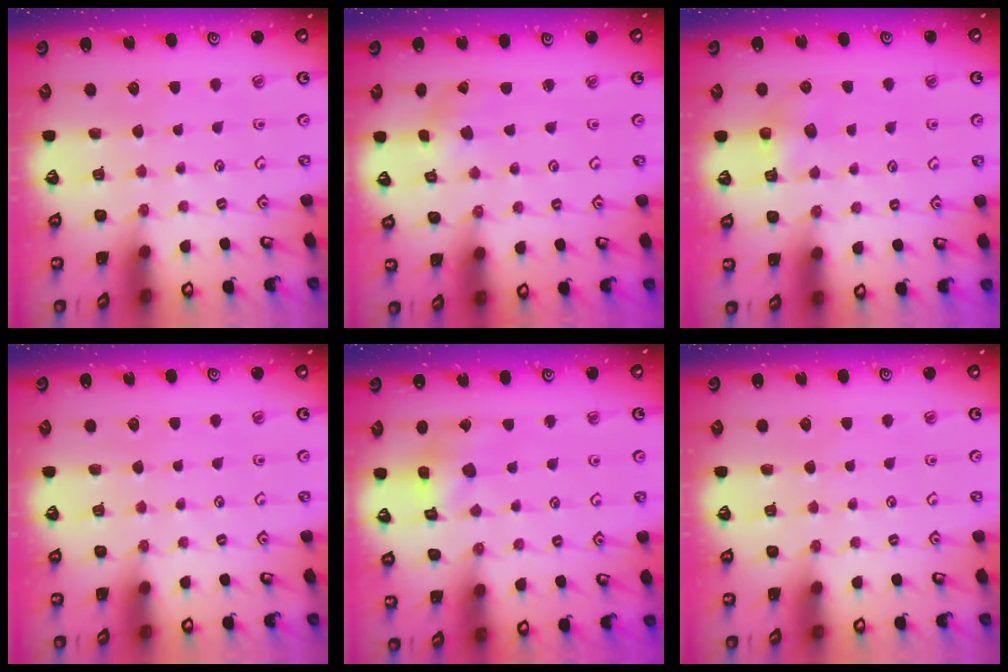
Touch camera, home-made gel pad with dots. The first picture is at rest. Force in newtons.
{"total": 0.7, "press": 0.7, "slide": 0.1}
{"total": 5.1, "press": 5.1, "slide": 0.4}
{"total": 0.0}
{"total": 9.4, "press": 9.4, "slide": 0.9}
{"total": 0.0}